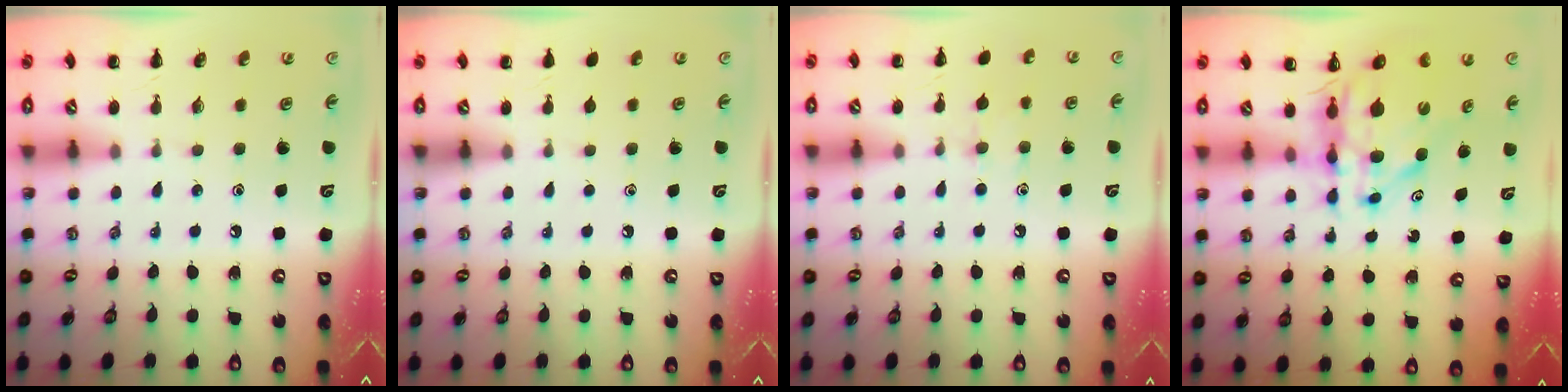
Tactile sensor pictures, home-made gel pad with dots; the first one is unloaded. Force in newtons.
{"total": 0.6, "press": 0.6, "slide": 0.1}
{"total": 6.1, "press": 5.8, "slide": 1.9}
{"total": 10.0, "press": 9.4, "slide": 3.4}